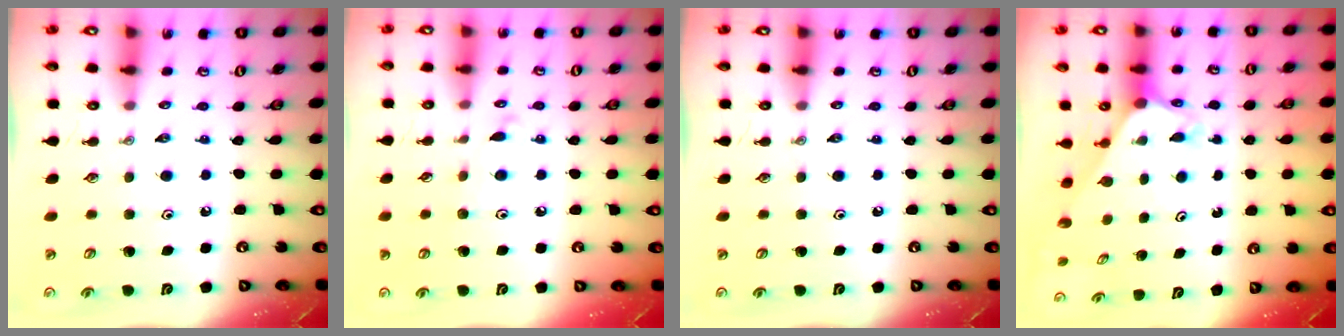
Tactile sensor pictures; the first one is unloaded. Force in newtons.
{"total": 6.4, "press": 6.4, "slide": 0.4}
{"total": 0.0}
{"total": 2.2, "press": 2.2, "slide": 0.1}